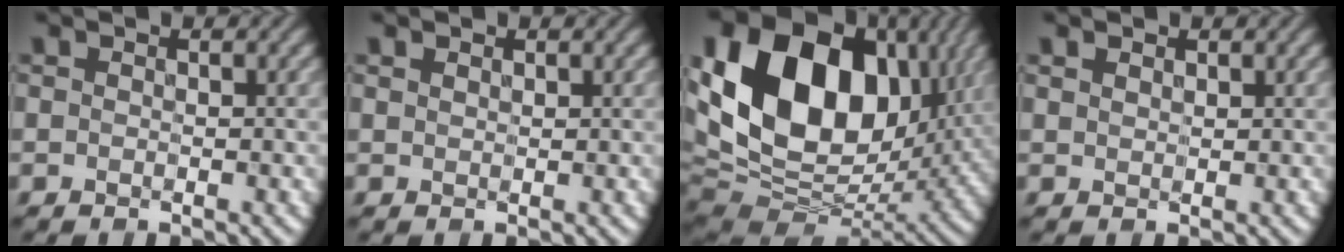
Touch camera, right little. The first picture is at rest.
{"total": 0.8, "force": [0.6, 0.5, 0.3], "torque": [-0.007, 0.002, 0.010]}
{"total": 18.8, "force": [4.6, 12.9, 12.9], "torque": [-0.255, 0.019, 0.078]}
{"total": 1.1, "force": [0.7, 0.6, 0.5], "torque": [-0.011, 0.003, 0.011]}